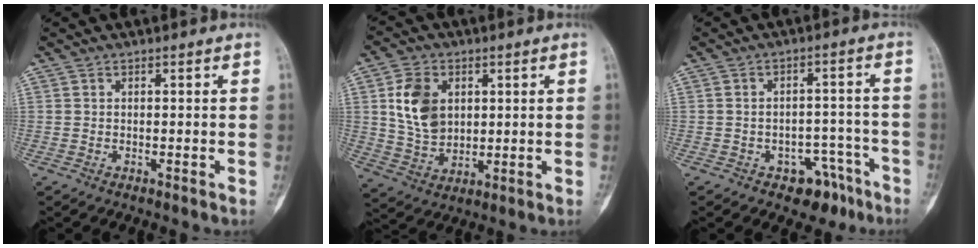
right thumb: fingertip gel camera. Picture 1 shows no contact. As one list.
[{"total": 10.5, "force": [2.6, 7.6, 6.8], "torque": [-0.107, -0.013, 0.056]}, {"total": 7.6, "force": [-4.9, 4.9, 3.1], "torque": [-0.010, 0.046, -0.063]}]